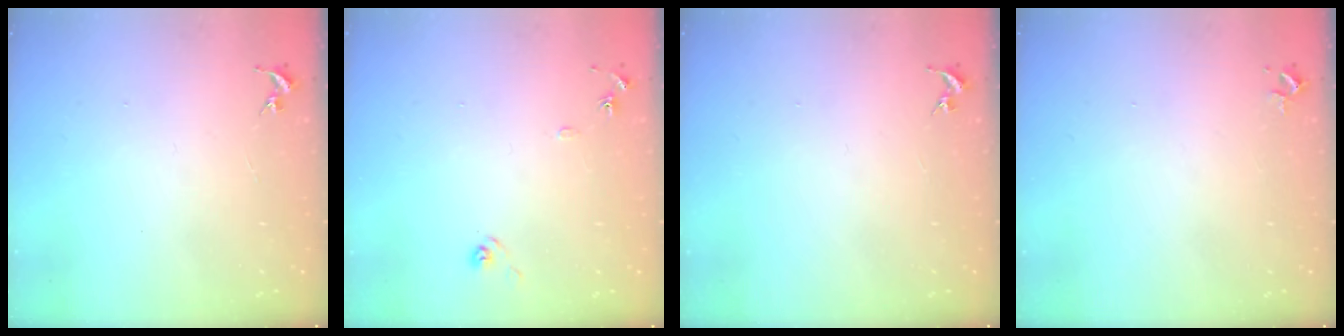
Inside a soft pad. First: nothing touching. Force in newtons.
{"total": 6.5, "press": 6.5, "slide": 0.6}
{"total": 0.0}
{"total": 2.2, "press": 2.2, "slide": 0.3}